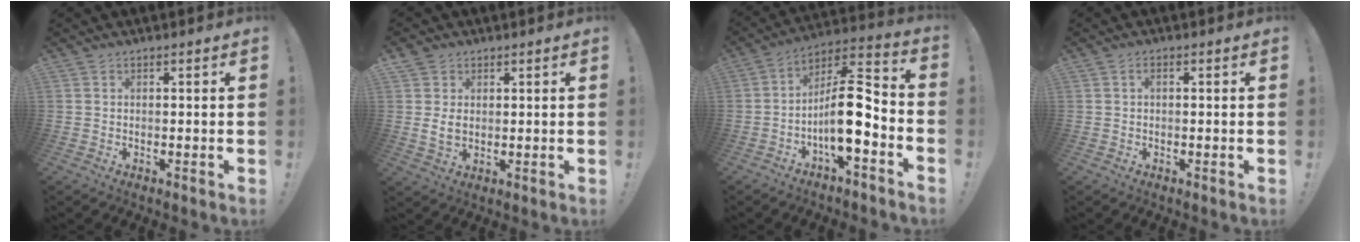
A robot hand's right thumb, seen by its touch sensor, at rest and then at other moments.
{"total": 4.9, "force": [1.3, 3.6, 2.9], "torque": [-0.040, -0.006, 0.023]}
{"total": 14.8, "force": [-3.7, 4.3, 13.7], "torque": [-0.224, 0.014, -0.060]}
{"total": 1.0, "force": [-0.2, 0.4, 0.8], "torque": [-0.010, 0.001, -0.006]}